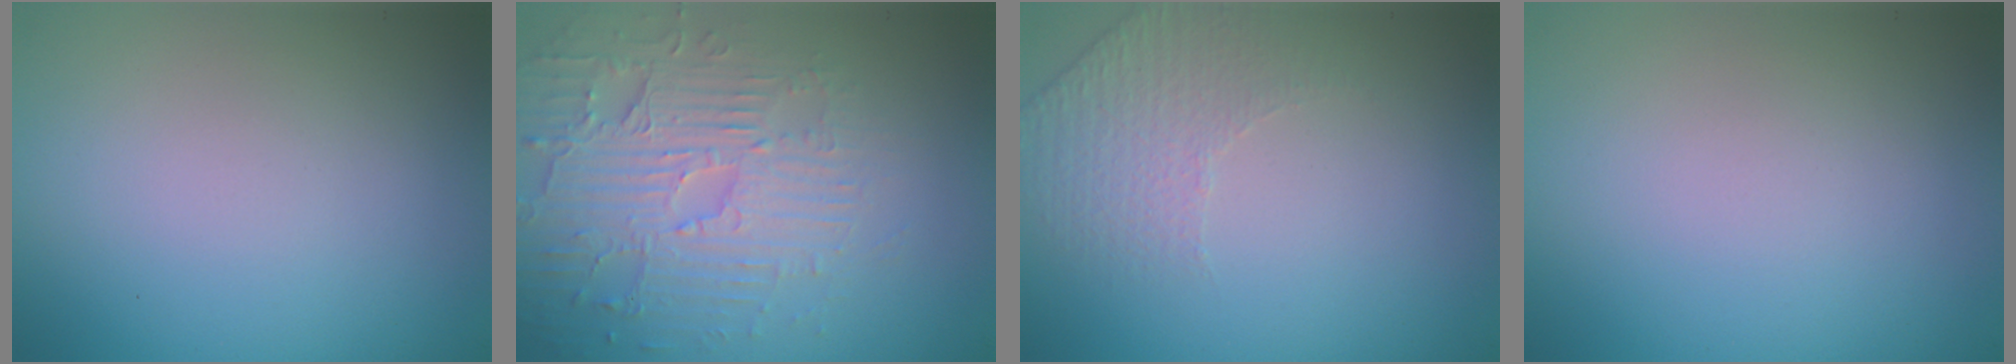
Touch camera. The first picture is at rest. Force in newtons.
{"total": 4.6, "press": 4.2, "slide": 1.9}
{"total": 1.7, "press": 1.3, "slide": 1.1}
{"total": 0.0}